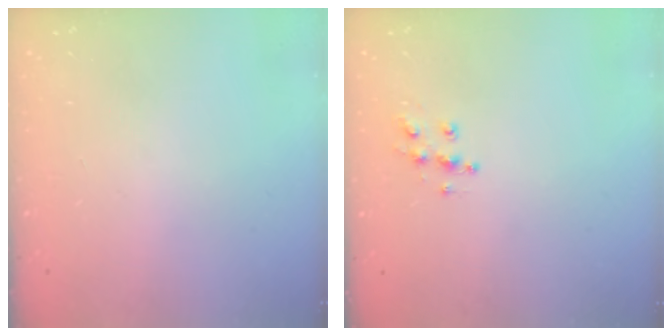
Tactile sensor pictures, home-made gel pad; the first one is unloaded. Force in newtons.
{"total": 7.3, "press": 7.3, "slide": 0.1}